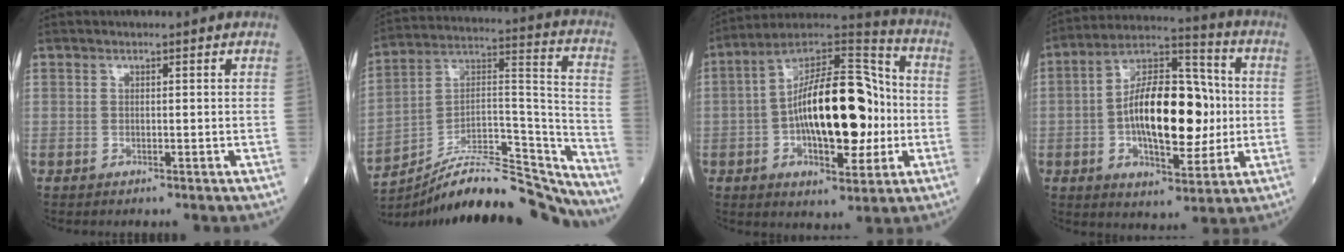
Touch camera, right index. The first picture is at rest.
{"total": 23.9, "force": [-22.0, 3.4, 8.8], "torque": [-0.135, 0.037, -0.349]}
{"total": 22.1, "force": [-1.4, 8.6, 20.3], "torque": [-0.359, 0.031, -0.020]}
{"total": 18.8, "force": [-0.6, 7.9, 17.1], "torque": [-0.306, 0.028, -0.010]}